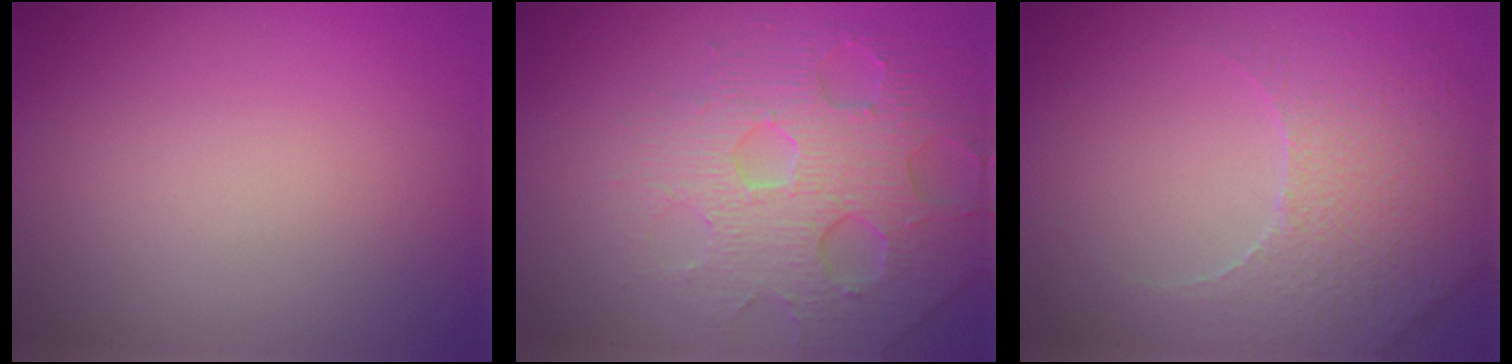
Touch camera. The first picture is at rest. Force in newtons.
{"total": 4.7, "press": 4.6, "slide": 1.0}
{"total": 3.7, "press": 3.6, "slide": 1.0}